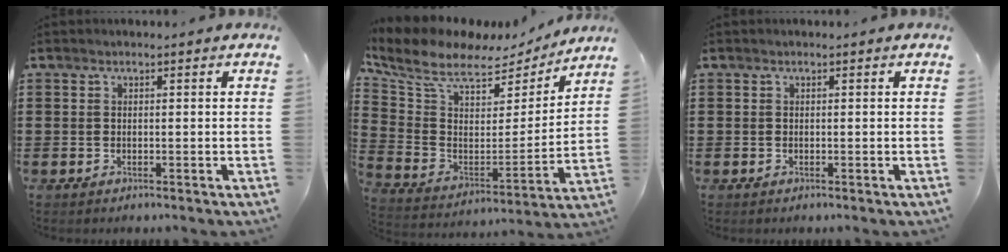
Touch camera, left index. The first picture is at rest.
{"total": 8.9, "force": [6.9, 3.6, 4.2], "torque": [-0.117, -0.042, 0.121]}
{"total": 0.0}